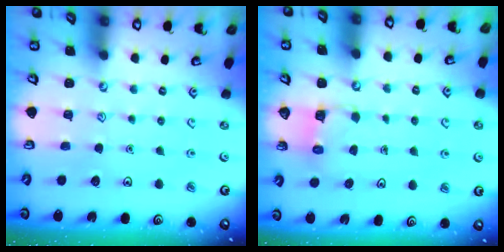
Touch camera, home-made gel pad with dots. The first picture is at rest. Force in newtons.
{"total": 3.7, "press": 3.7, "slide": 0.4}